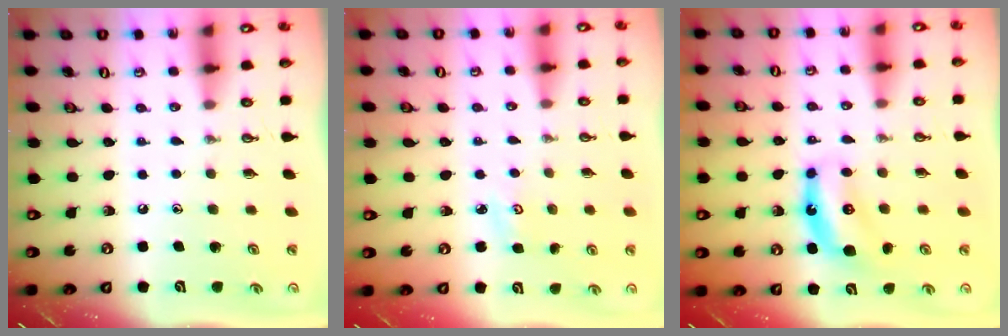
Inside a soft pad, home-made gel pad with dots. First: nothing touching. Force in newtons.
{"total": 2.9, "press": 2.9, "slide": 0.4}
{"total": 7.5, "press": 7.5, "slide": 0.3}